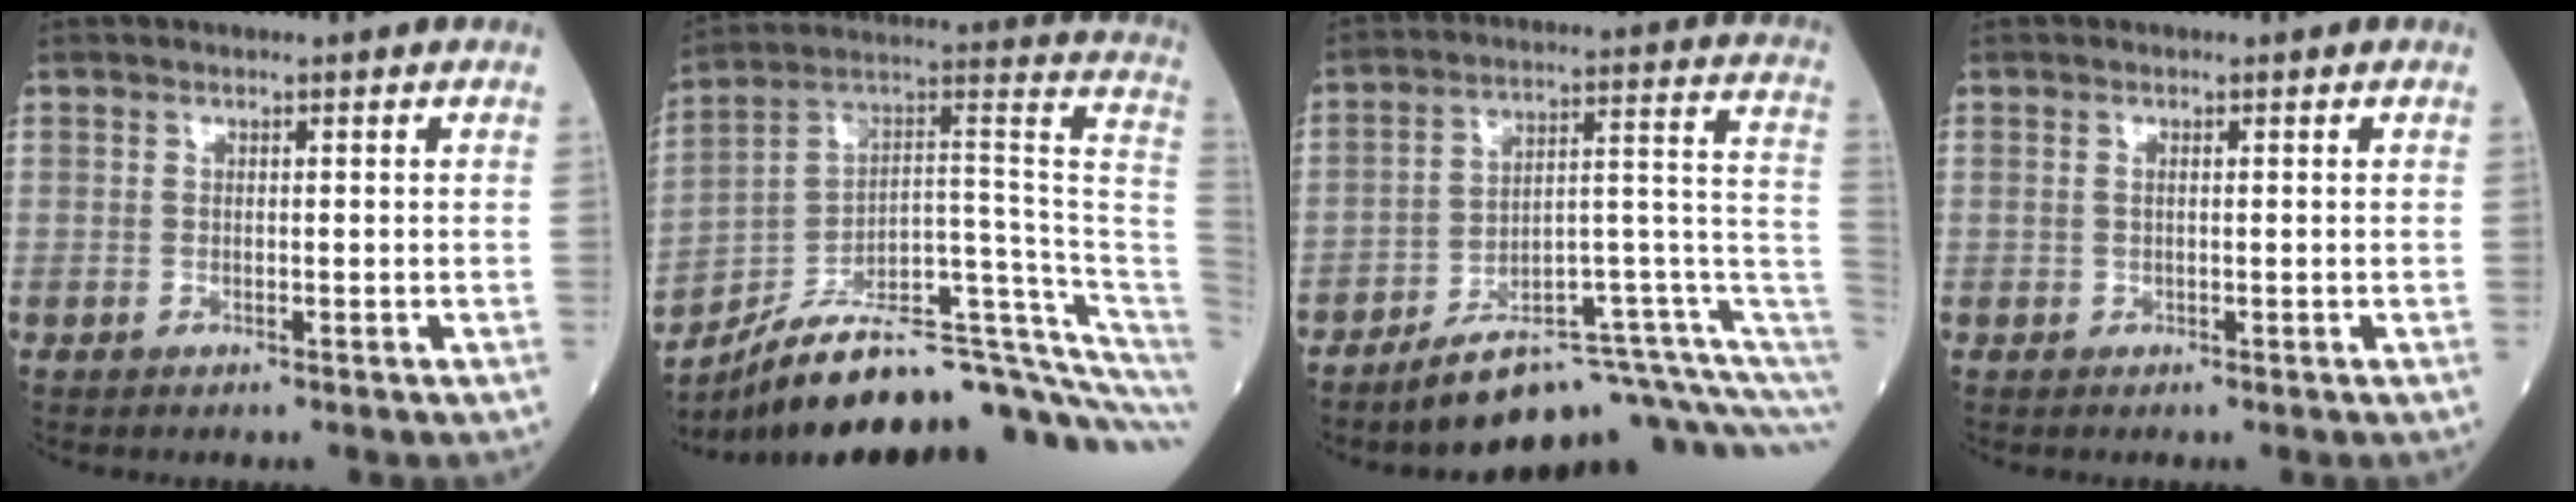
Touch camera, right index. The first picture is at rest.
{"total": 25.6, "force": [-20.7, 2.5, 14.8], "torque": [-0.121, 0.060, -0.310]}
{"total": 13.6, "force": [-9.7, 1.4, 9.5], "torque": [-0.092, 0.091, -0.143]}
{"total": 0.5, "force": [0.1, 0.2, 0.5], "torque": [-0.014, 0.002, 0.003]}